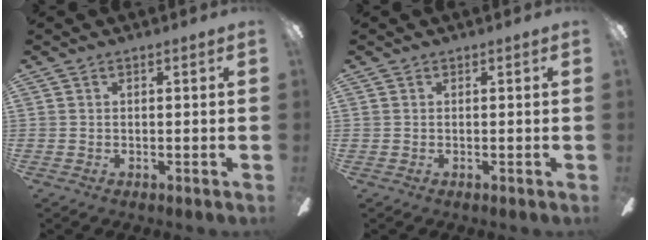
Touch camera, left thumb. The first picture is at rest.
{"total": 0.0}